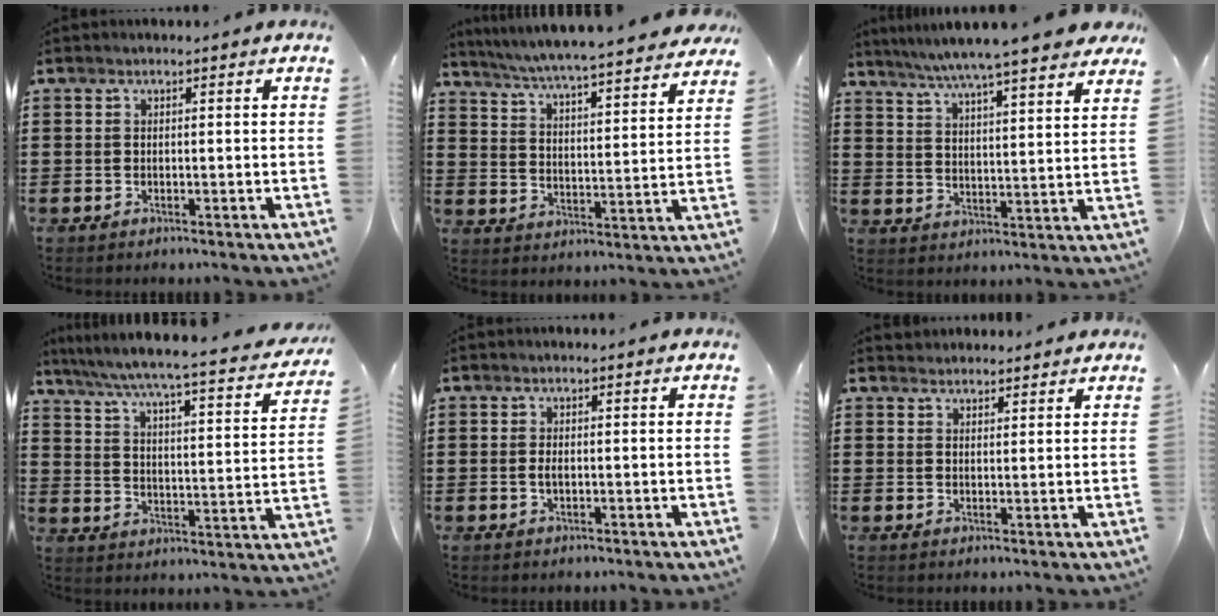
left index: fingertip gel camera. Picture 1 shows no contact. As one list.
[{"total": 5.0, "force": [4.7, -0.5, 1.6], "torque": [-0.054, -0.038, 0.075]}, {"total": 6.6, "force": [5.9, -0.6, 3.0], "torque": [-0.082, -0.035, 0.098]}, {"total": 5.2, "force": [4.4, -0.4, 2.6], "torque": [-0.073, -0.046, 0.065]}, {"total": 1.2, "force": [-0.1, 0.5, 1.1], "torque": [-0.024, -0.001, -0.001]}, {"total": 1.5, "force": [1.5, 0.3, 0.0], "torque": [-0.004, 0.002, 0.030]}]